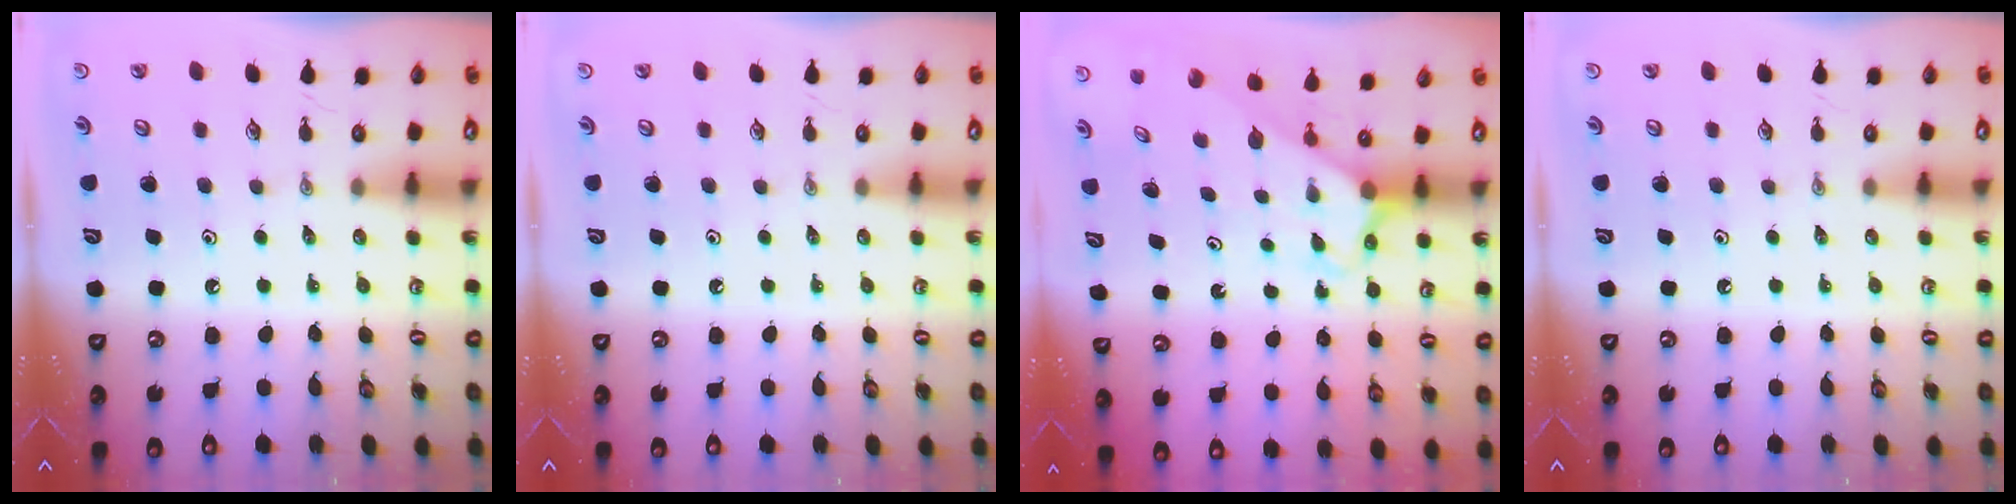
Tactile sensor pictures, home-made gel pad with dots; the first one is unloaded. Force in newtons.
{"total": 0.0}
{"total": 2.4, "press": 2.4, "slide": 0.1}
{"total": 0.0}